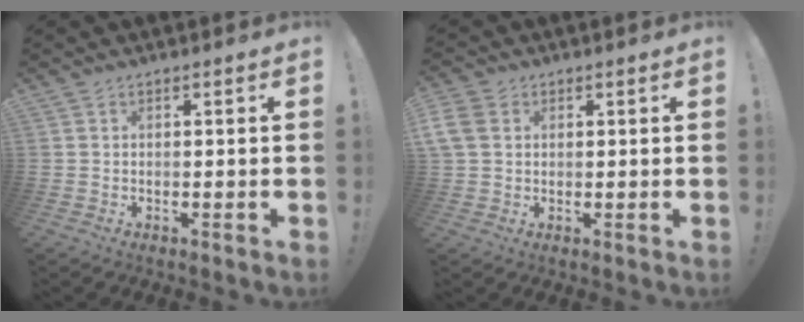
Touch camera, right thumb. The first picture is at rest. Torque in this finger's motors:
{"motor_torque": [0.02, 0.47, -0.49, 0.67, 0.23]}